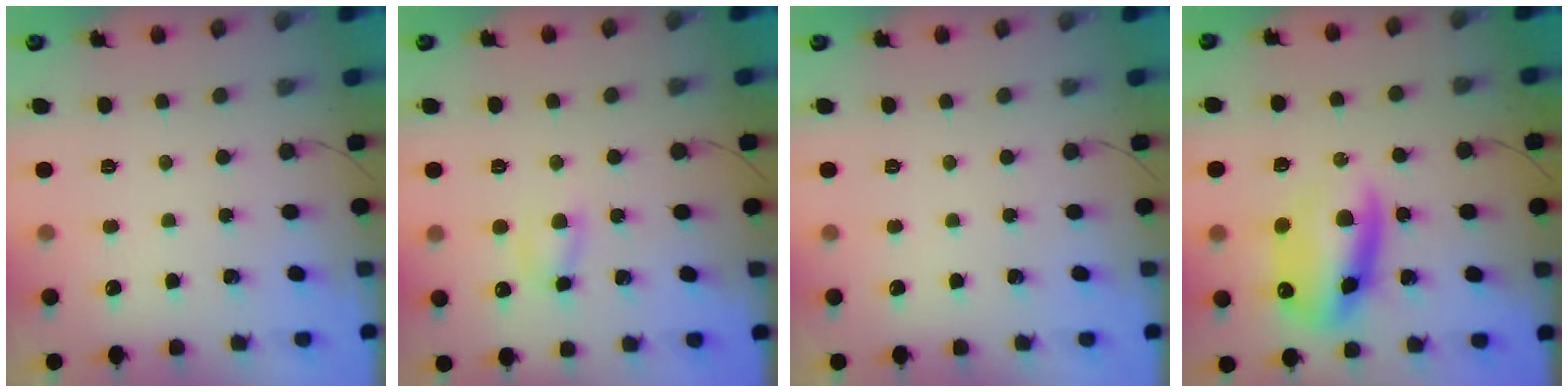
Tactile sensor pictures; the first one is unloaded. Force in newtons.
{"total": 4.7, "press": 4.6, "slide": 0.9}
{"total": 0.0}
{"total": 13.8, "press": 13.5, "slide": 3.0}